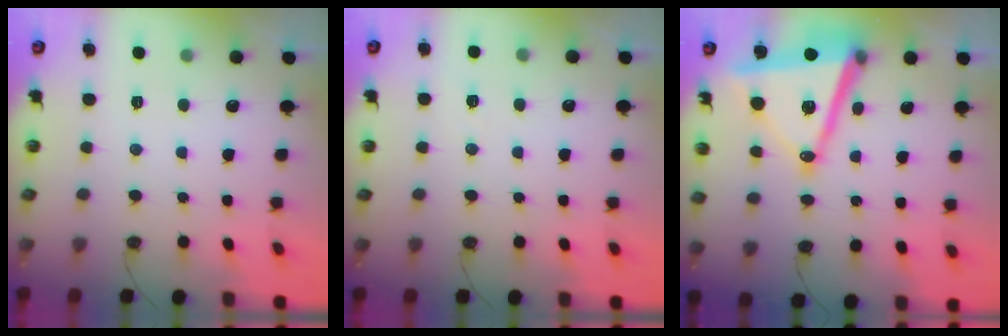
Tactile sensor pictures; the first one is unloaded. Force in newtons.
{"total": 2.4, "press": 1.7, "slide": 1.7}
{"total": 16.2, "press": 15.7, "slide": 4.0}